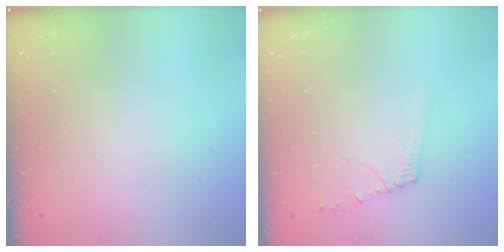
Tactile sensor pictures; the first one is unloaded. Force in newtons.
{"total": 5.8, "press": 5.8, "slide": 0.6}